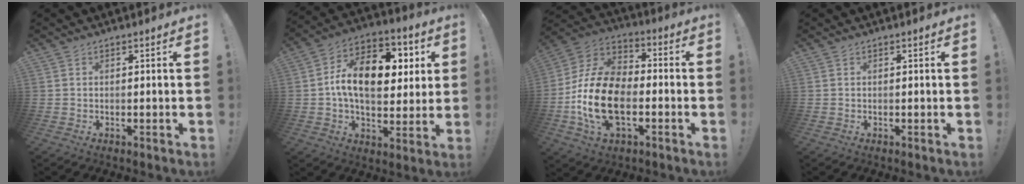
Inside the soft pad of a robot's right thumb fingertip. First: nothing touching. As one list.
[{"total": 17.6, "force": [2.9, 10.9, 13.5], "torque": [-0.206, -0.003, 0.052]}, {"total": 20.4, "force": [-6.1, 12.7, 14.8], "torque": [-0.294, 0.039, -0.094]}, {"total": 0.0}]